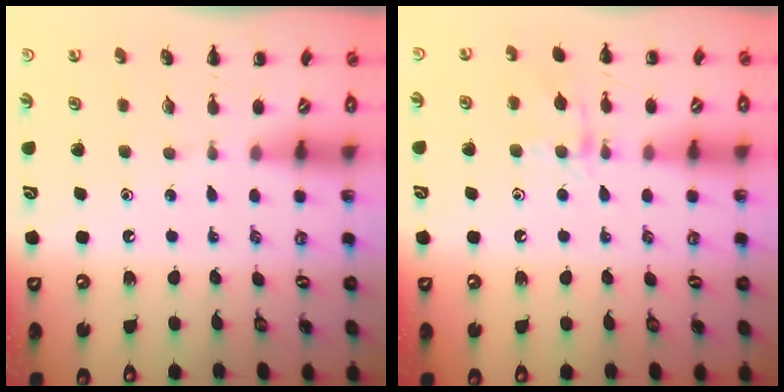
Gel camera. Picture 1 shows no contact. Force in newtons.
{"total": 8.9, "press": 8.9, "slide": 0.7}